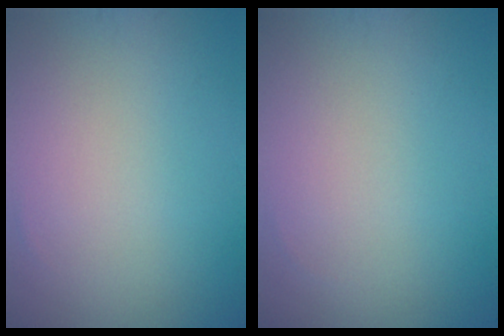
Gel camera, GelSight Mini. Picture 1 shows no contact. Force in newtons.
{"total": 0.0}